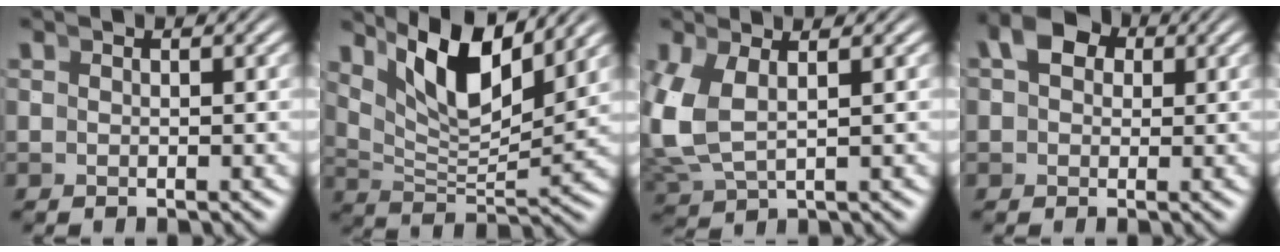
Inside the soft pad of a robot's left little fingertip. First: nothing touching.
{"total": 7.7, "force": [4.6, 2.6, 5.6], "torque": [-0.087, 0.007, 0.079]}
{"total": 5.5, "force": [0.8, 4.0, 3.7], "torque": [-0.107, -0.004, 0.023]}
{"total": 5.4, "force": [2.1, 4.0, 2.9], "torque": [-0.046, 0.013, 0.024]}